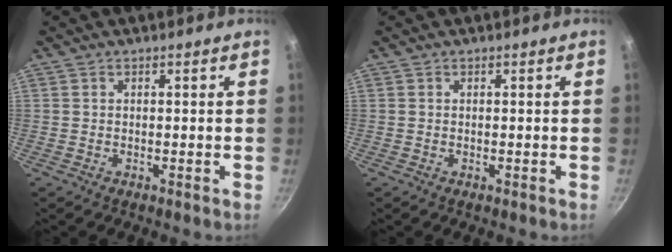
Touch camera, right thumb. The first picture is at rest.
{"total": 0.0}